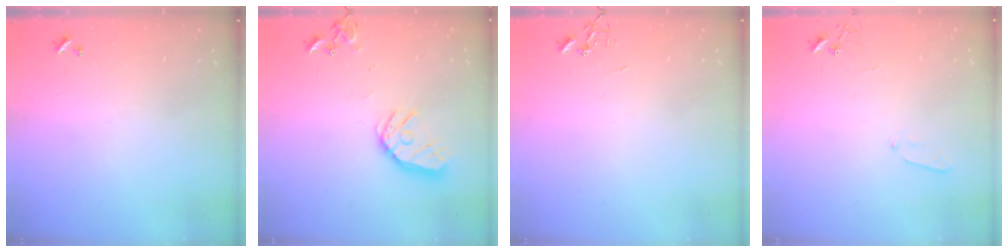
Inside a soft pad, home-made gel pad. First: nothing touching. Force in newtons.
{"total": 14.4, "press": 14.3, "slide": 1.9}
{"total": 0.0}
{"total": 3.8, "press": 3.8, "slide": 0.5}